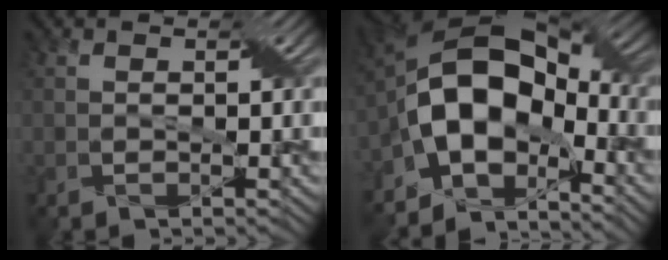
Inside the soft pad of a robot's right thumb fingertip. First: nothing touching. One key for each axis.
{"total": 13.9, "fx": -4.3, "fy": 8.9, "fz": 9.8, "tx": -0.169, "ty": 0.005, "tz": -0.096}